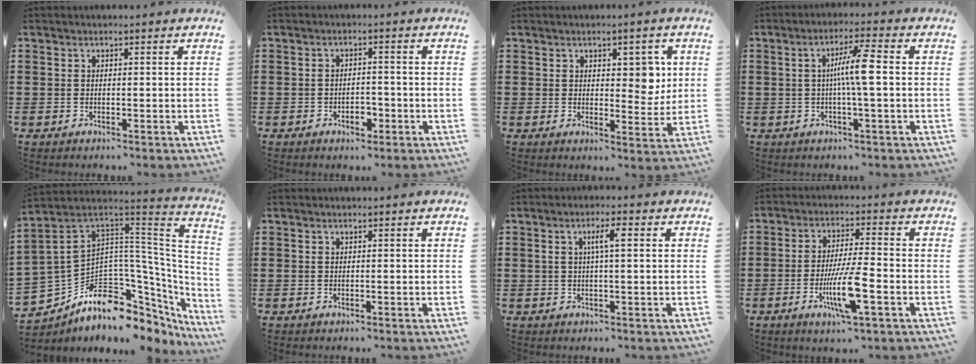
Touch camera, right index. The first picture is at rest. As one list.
[{"total": 3.2, "force": [-1.5, 1.6, 2.2], "torque": [-0.040, 0.003, -0.029]}, {"total": 4.7, "force": [1.8, 2.7, 3.4], "torque": [-0.039, -0.003, 0.024]}, {"total": 5.9, "force": [0.1, 0.3, 5.9], "torque": [-0.109, 0.001, -0.005]}, {"total": 9.6, "force": [-6.1, 5.2, 5.4], "torque": [-0.128, -0.018, -0.117]}, {"total": 0.0}, {"total": 3.7, "force": [0.7, 0.6, 3.5], "torque": [-0.062, 0.002, 0.007]}, {"total": 9.1, "force": [-3.4, 1.2, 8.4], "torque": [-0.167, -0.017, -0.065]}]